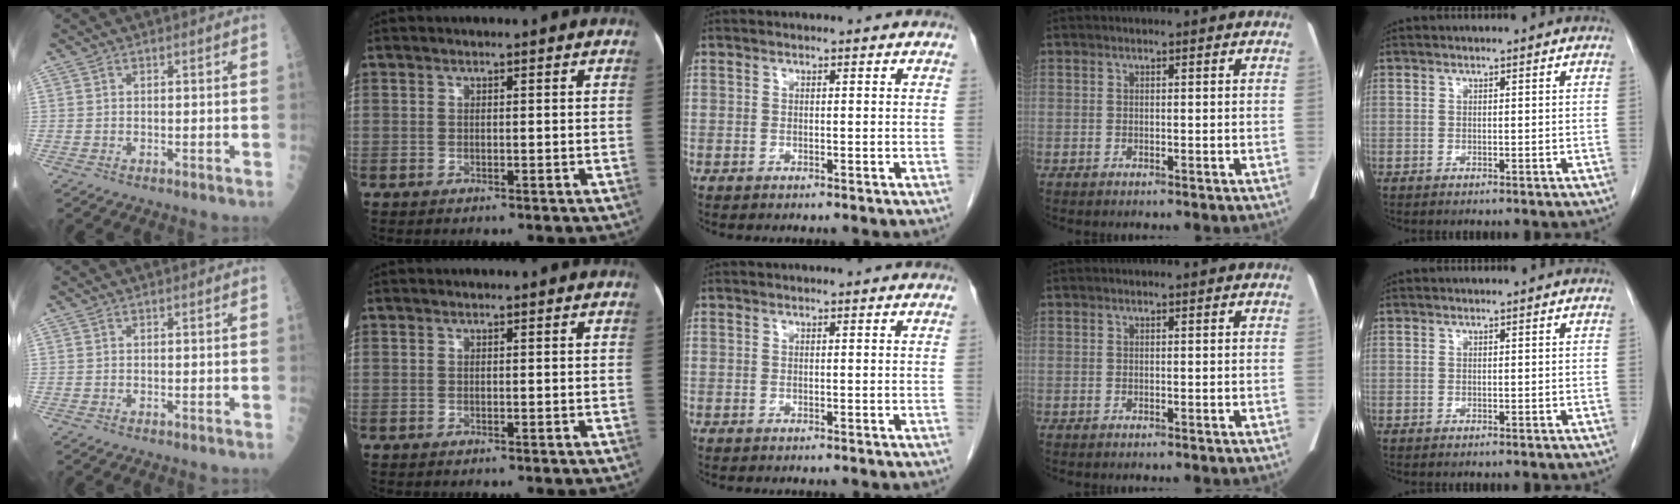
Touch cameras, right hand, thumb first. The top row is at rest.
{}